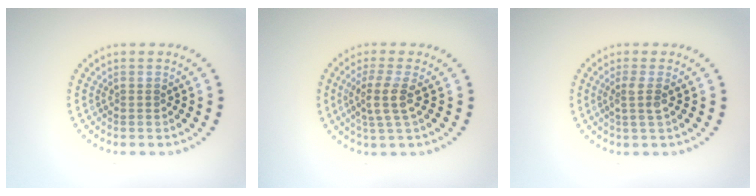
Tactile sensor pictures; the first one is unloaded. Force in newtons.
{"total": 2.9, "press": 2.3, "slide": 1.8}
{"total": 1.8, "press": 1.4, "slide": 1.2}